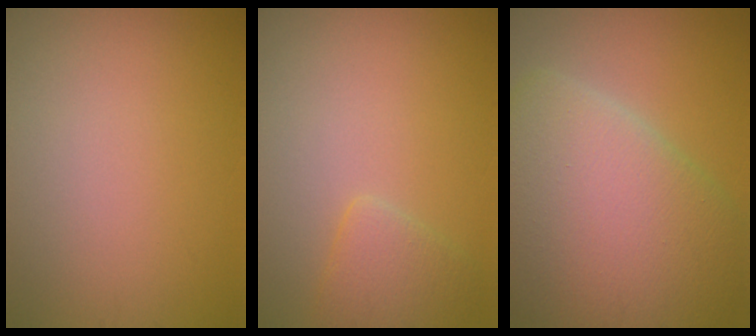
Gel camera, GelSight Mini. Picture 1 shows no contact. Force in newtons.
{"total": 2.3, "press": 2.3, "slide": 0.2}
{"total": 12.1, "press": 12.0, "slide": 1.0}